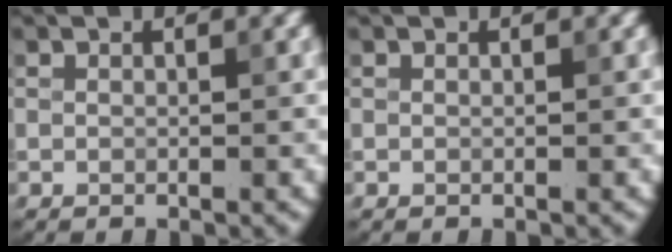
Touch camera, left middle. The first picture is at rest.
{"total": 0.0}